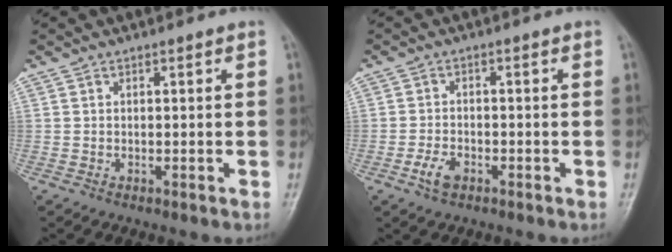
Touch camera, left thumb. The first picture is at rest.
{"total": 3.5, "force": [-1.8, 2.0, 2.1], "torque": [-0.042, 0.009, -0.034]}